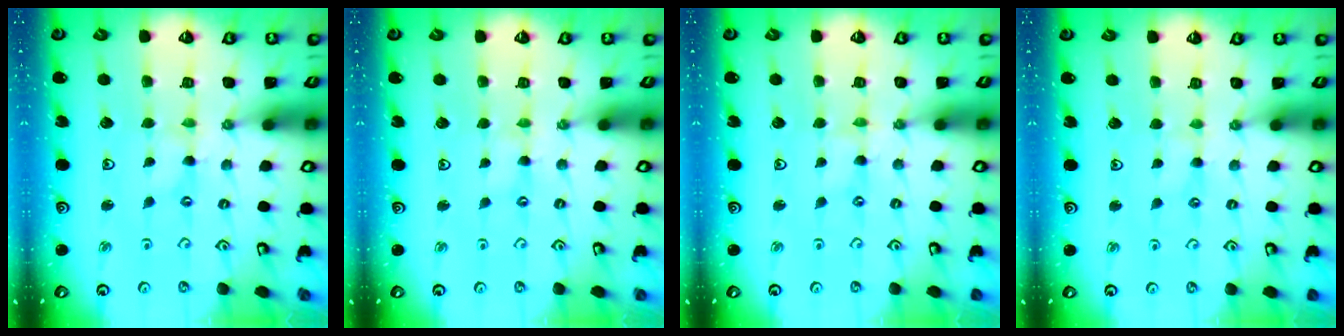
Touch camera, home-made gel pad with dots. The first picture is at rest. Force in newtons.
{"total": 1.5, "press": 1.5, "slide": 0.2}
{"total": 0.0}
{"total": 1.5, "press": 1.4, "slide": 0.4}